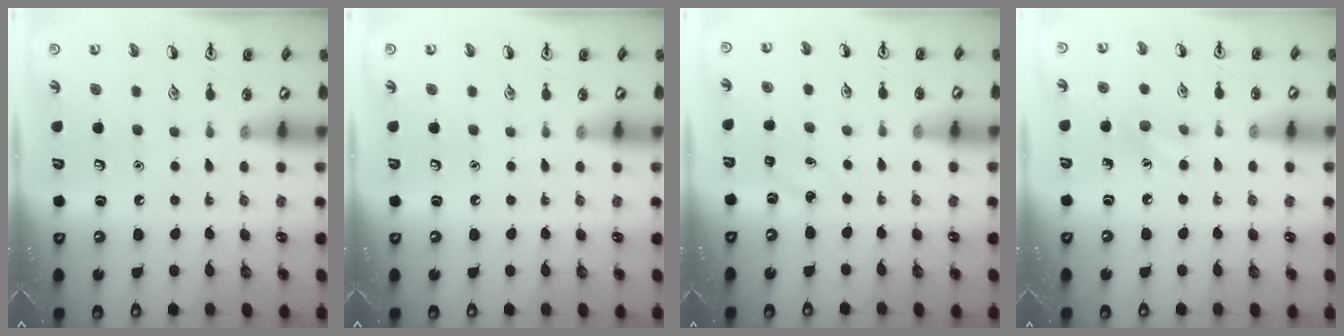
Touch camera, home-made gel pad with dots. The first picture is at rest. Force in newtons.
{"total": 0.0}
{"total": 3.2, "press": 3.0, "slide": 1.0}
{"total": 5.9, "press": 5.7, "slide": 1.7}